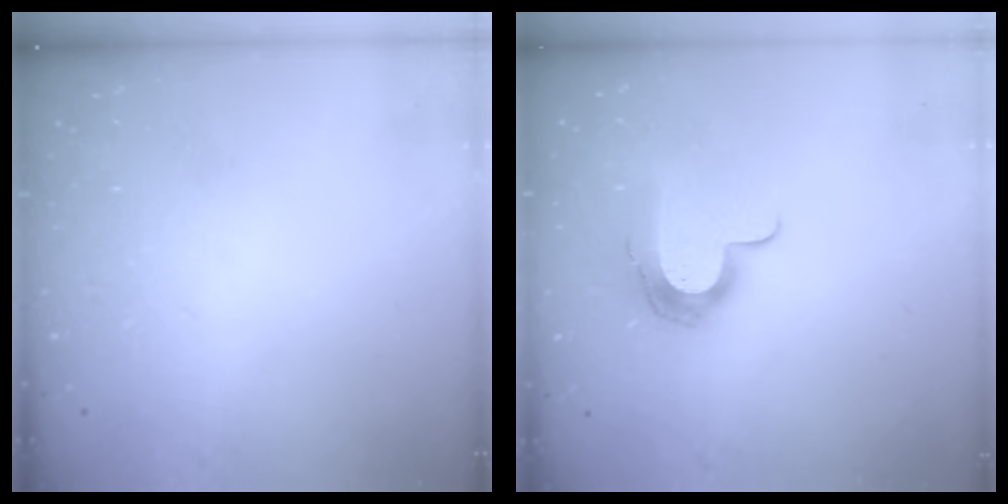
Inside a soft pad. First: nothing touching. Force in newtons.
{"total": 12.1, "press": 12.1, "slide": 0.6}